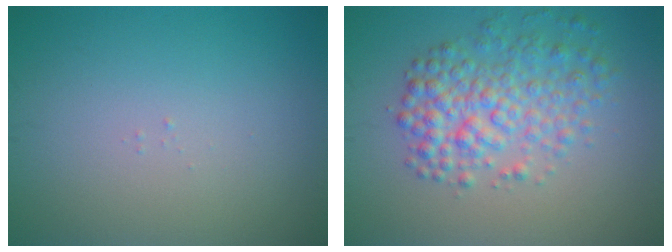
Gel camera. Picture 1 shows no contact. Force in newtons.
{"total": 5.0, "press": 5.0, "slide": 0.1}